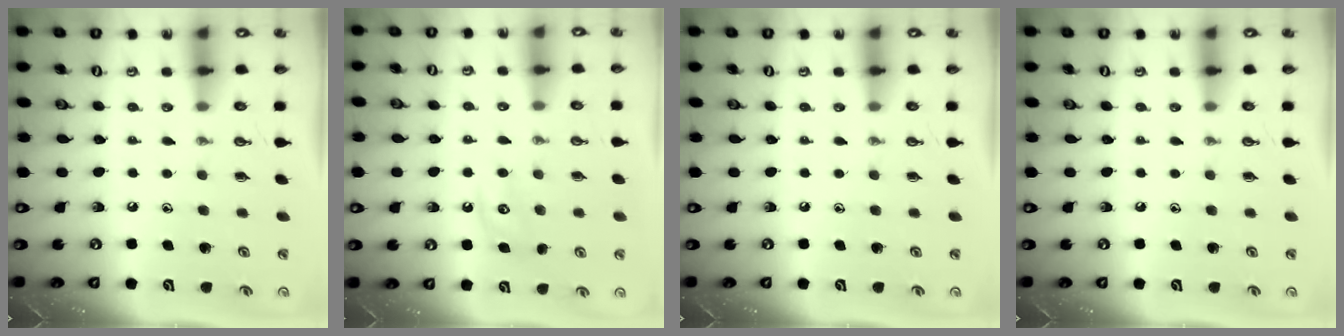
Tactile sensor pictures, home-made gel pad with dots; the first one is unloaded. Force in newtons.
{"total": 4.8, "press": 4.8, "slide": 0.4}
{"total": 0.0}
{"total": 0.0}